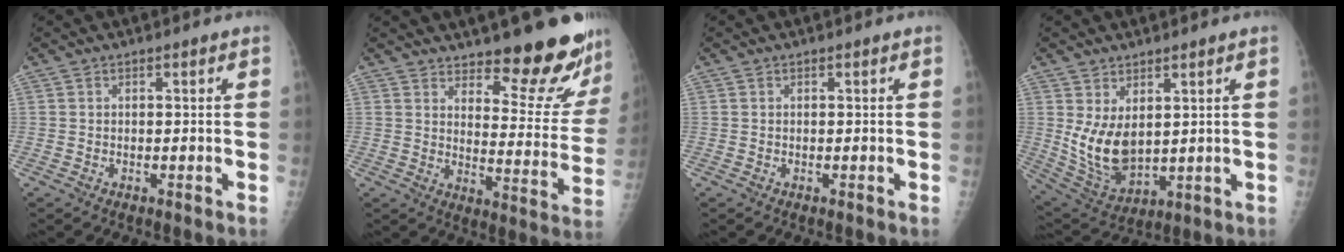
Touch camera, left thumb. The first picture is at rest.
{"total": 16.2, "force": [13.7, 4.2, 7.7], "torque": [-0.055, -0.117, 0.176]}
{"total": 0.0}
{"total": 10.1, "force": [2.3, 5.9, 8.0], "torque": [-0.136, -0.029, 0.066]}